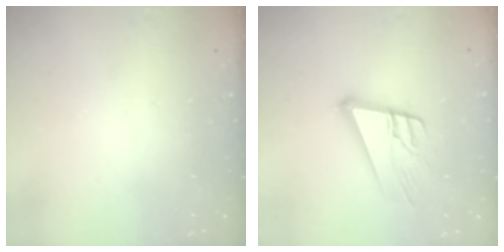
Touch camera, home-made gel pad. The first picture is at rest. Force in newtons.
{"total": 14.1, "press": 13.9, "slide": 2.4}